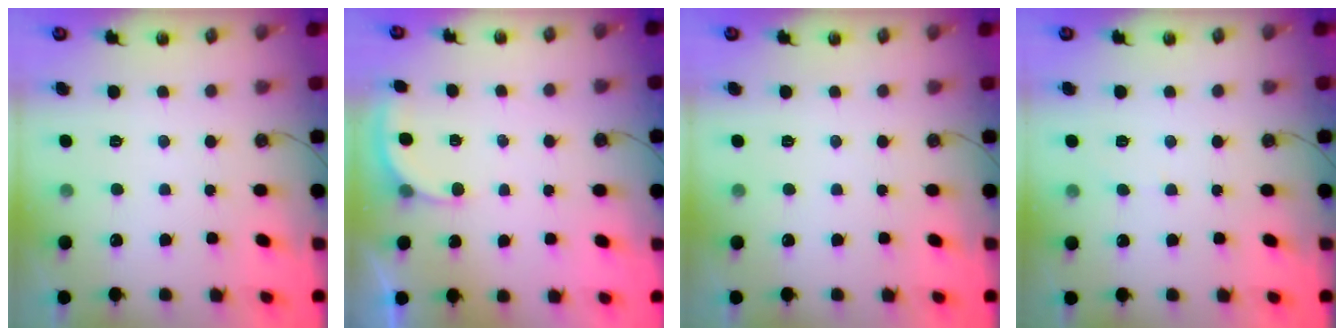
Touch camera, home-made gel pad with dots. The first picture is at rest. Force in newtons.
{"total": 2.9, "press": 2.9, "slide": 0.3}
{"total": 0.0}
{"total": 3.9, "press": 3.9, "slide": 0.5}